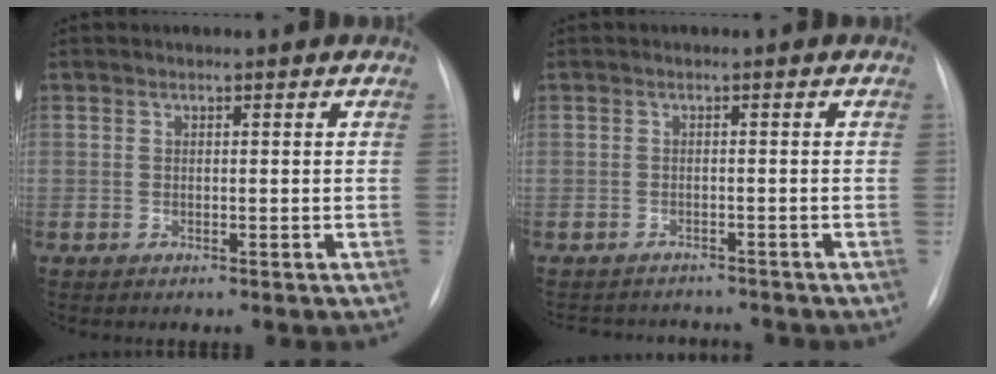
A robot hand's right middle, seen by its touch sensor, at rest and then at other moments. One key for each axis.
{"total": 6.2, "fx": -6.0, "fy": 1.4, "fz": 0.7, "tx": -0.005, "ty": 0.005, "tz": -0.077}